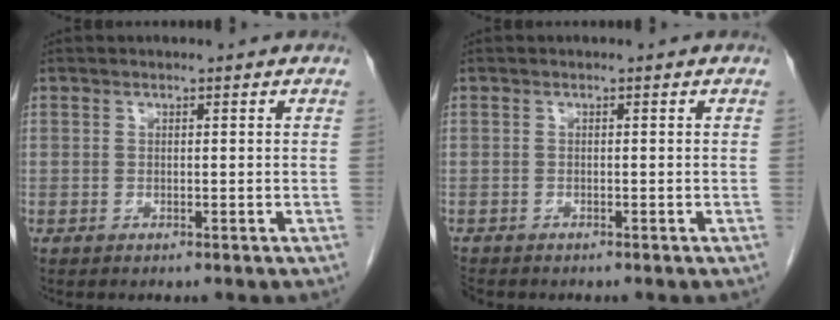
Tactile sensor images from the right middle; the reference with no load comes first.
{"total": 1.8, "force": [-1.6, 0.7, 0.3], "torque": [-0.011, -0.005, -0.028]}